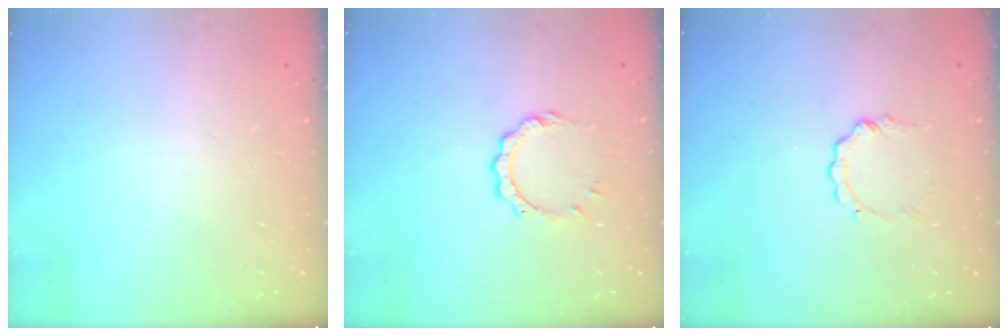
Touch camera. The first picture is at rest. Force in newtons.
{"total": 4.9, "press": 4.9, "slide": 0.6}
{"total": 3.9, "press": 3.9, "slide": 0.5}